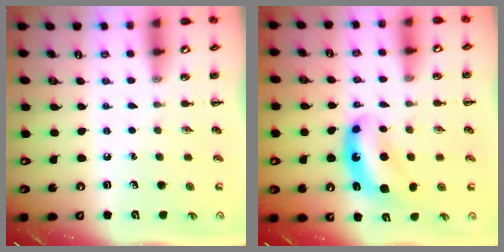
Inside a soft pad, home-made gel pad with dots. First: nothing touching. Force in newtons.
{"total": 8.0, "press": 7.8, "slide": 1.7}